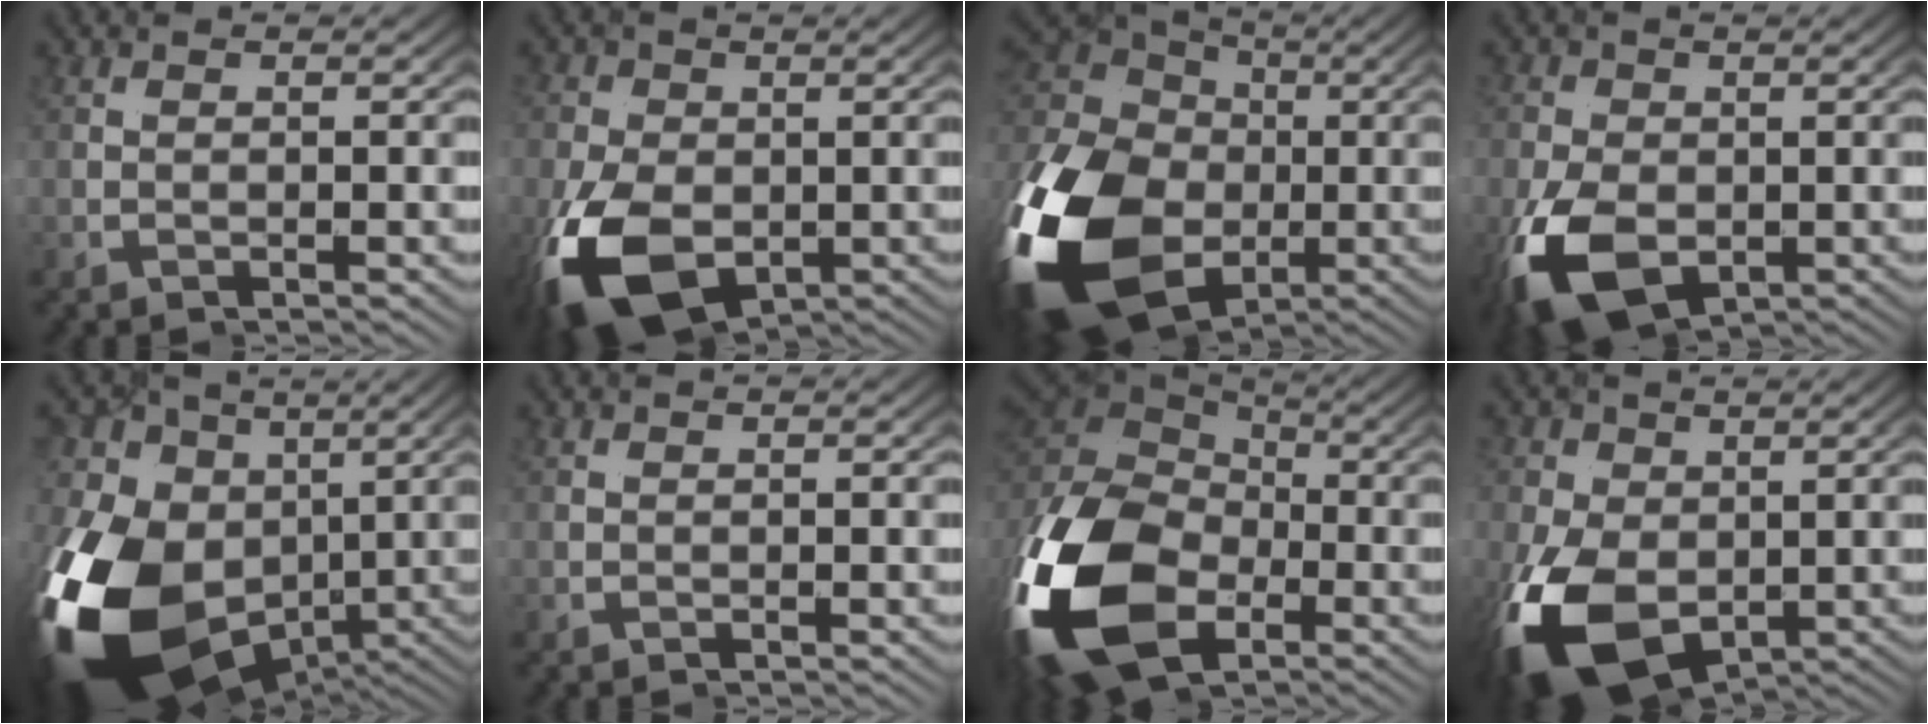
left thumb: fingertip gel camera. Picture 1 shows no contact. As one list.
[{"total": 10.7, "force": [-3.0, 7.4, 7.2], "torque": [-0.156, -0.044, -0.034]}, {"total": 19.5, "force": [-2.3, 12.5, 14.8], "torque": [-0.299, -0.034, -0.032]}, {"total": 8.4, "force": [-2.5, 5.9, 5.5], "torque": [-0.119, -0.037, -0.029]}, {"total": 20.8, "force": [-3.8, 14.1, 14.9], "torque": [-0.284, -0.042, -0.050]}, {"total": 0.0}, {"total": 17.1, "force": [-3.1, 10.3, 13.3], "torque": [-0.278, -0.033, -0.035]}, {"total": 12.8, "force": [-3.2, 9.2, 8.4], "torque": [-0.192, -0.052, -0.037]}]